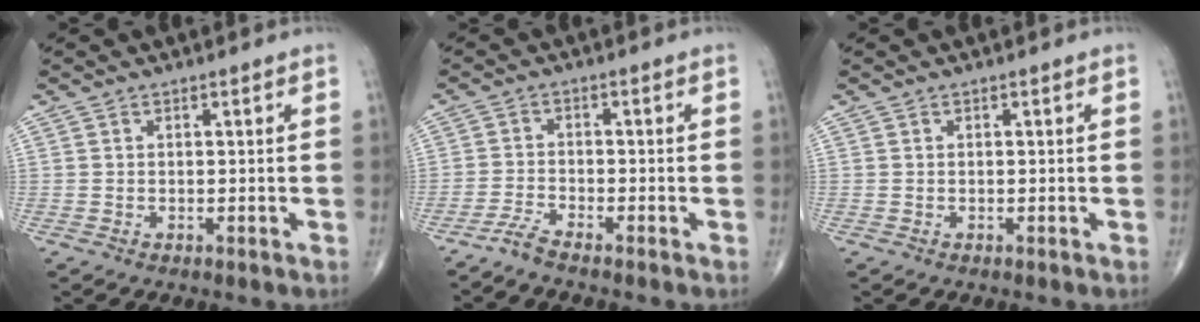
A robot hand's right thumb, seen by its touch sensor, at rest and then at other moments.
{"total": 2.5, "force": [-2.3, -0.2, 0.9], "torque": [-0.029, 0.002, -0.054]}
{"total": 0.0}